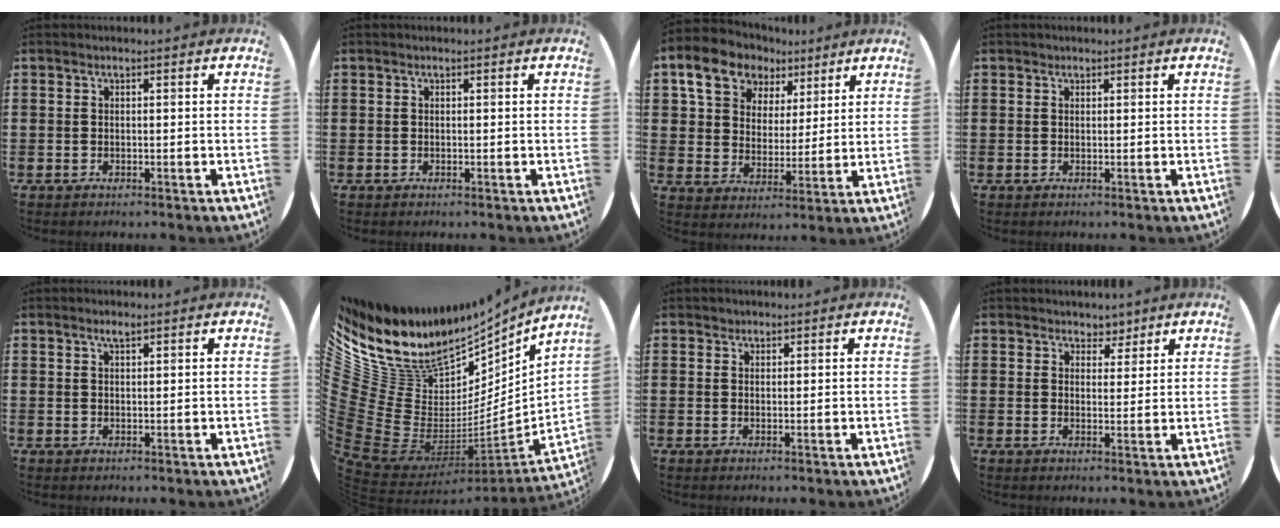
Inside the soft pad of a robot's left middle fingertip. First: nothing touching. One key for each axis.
{"total": 0.0}
{"total": 9.9, "fx": 6.9, "fy": 6.5, "fz": 2.9, "tx": -0.083, "ty": -0.010, "tz": 0.128}
{"total": 0.0}
{"total": 1.1, "fx": 0.9, "fy": 0.2, "fz": 0.6, "tx": -0.013, "ty": 0.002, "tz": 0.016}
{"total": 10.5, "fx": 5.3, "fy": 8.7, "fz": 2.8, "tx": -0.114, "ty": -0.082, "tz": 0.102}
{"total": 0.8, "fx": 0.7, "fy": 0.4, "fz": -0.1, "tx": 0.000, "ty": 0.001, "tz": 0.015}
{"total": 2.9, "fx": 2.6, "fy": 1.2, "fz": 0.1, "tx": 0.000, "ty": -0.009, "tz": 0.047}